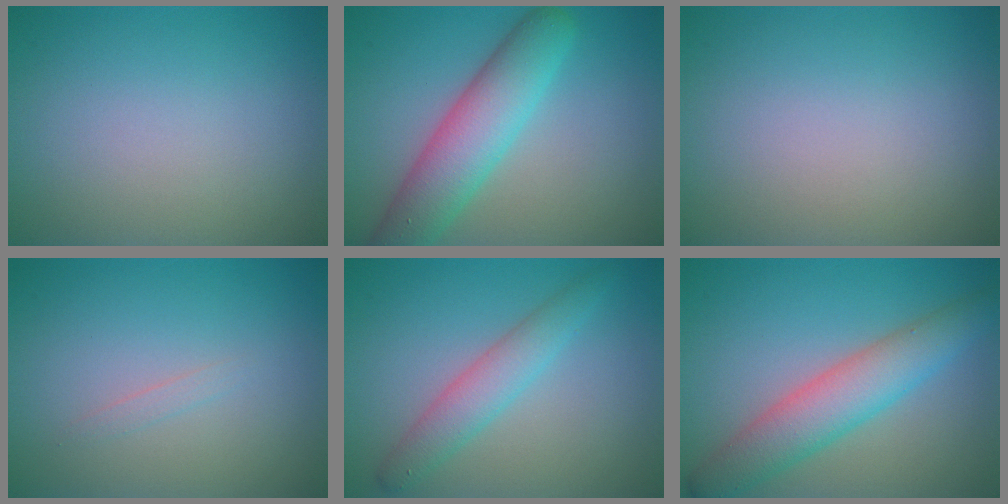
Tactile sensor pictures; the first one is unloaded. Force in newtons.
{"total": 6.5, "press": 6.5, "slide": 0.1}
{"total": 0.0}
{"total": 0.6, "press": 0.6, "slide": 0.0}
{"total": 3.1, "press": 3.1, "slide": 0.1}
{"total": 5.4, "press": 5.4, "slide": 0.1}